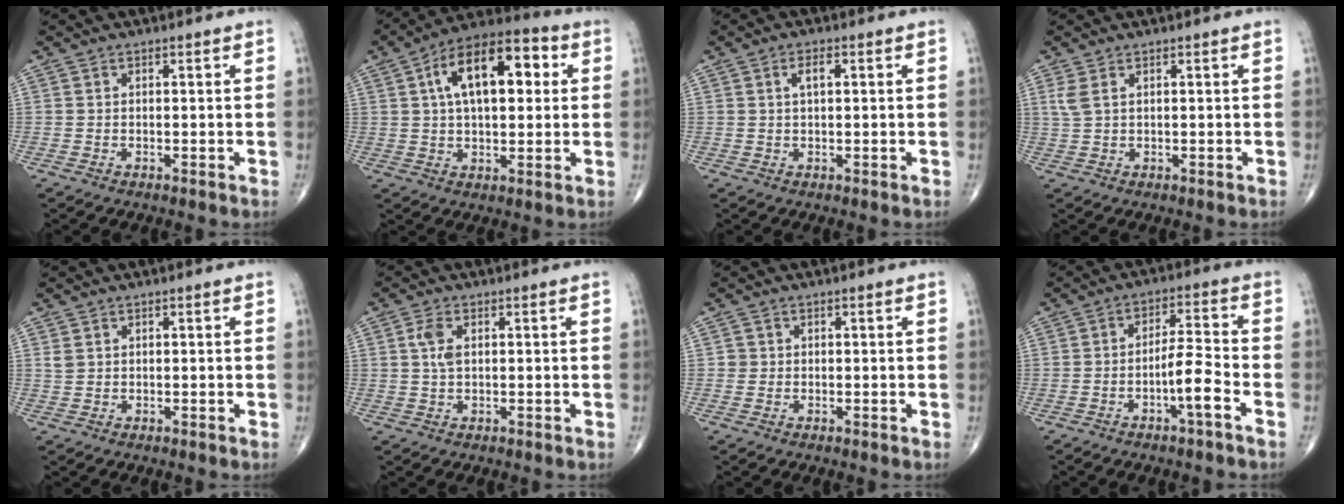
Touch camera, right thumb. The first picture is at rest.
{"total": 16.9, "force": [4.2, 8.4, 14.0], "torque": [-0.206, 0.024, 0.060]}
{"total": 2.7, "force": [0.8, 1.1, 2.3], "torque": [-0.043, 0.003, 0.015]}
{"total": 2.3, "force": [1.1, 0.9, 1.8], "torque": [-0.047, 0.007, 0.031]}
{"total": 1.3, "force": [0.6, 1.0, 0.6], "torque": [-0.008, 0.001, 0.014]}
{"total": 3.4, "force": [0.8, 1.8, 2.8], "torque": [-0.066, 0.002, 0.014]}
{"total": 1.1, "force": [0.0, 1.1, 0.1], "torque": [0.007, 0.004, -0.001]}
{"total": 6.6, "force": [-3.0, 0.6, 5.8], "torque": [-0.107, 0.028, -0.053]}